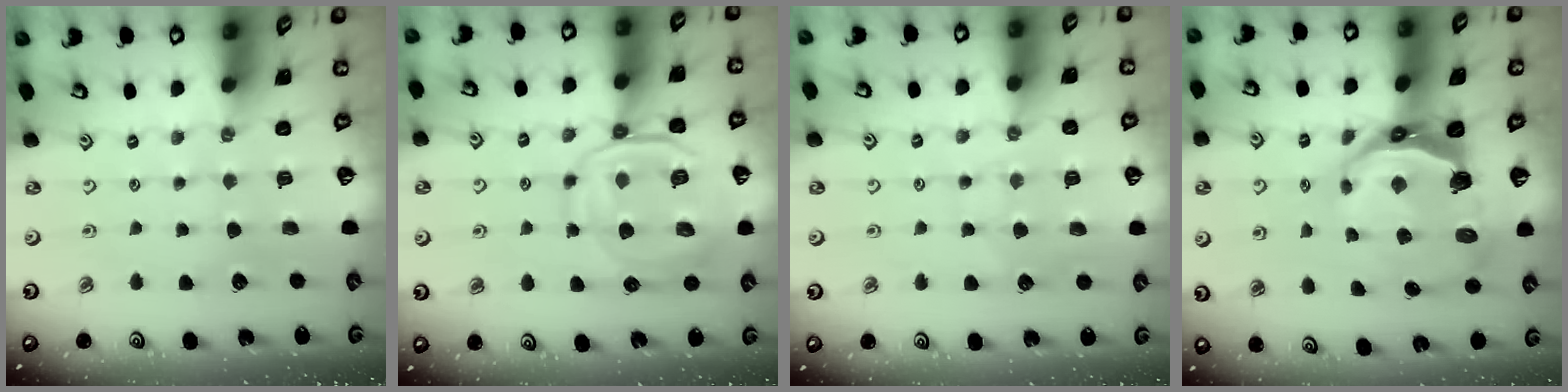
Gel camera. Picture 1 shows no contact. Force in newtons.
{"total": 12.4, "press": 12.3, "slide": 1.5}
{"total": 6.6, "press": 6.6, "slide": 0.6}
{"total": 10.5, "press": 8.8, "slide": 5.8}